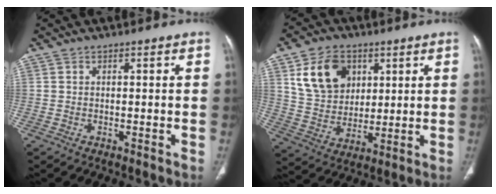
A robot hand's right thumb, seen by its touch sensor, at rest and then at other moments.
{"total": 13.4, "force": [5.2, 9.9, 7.3], "torque": [-0.098, -0.012, 0.104]}